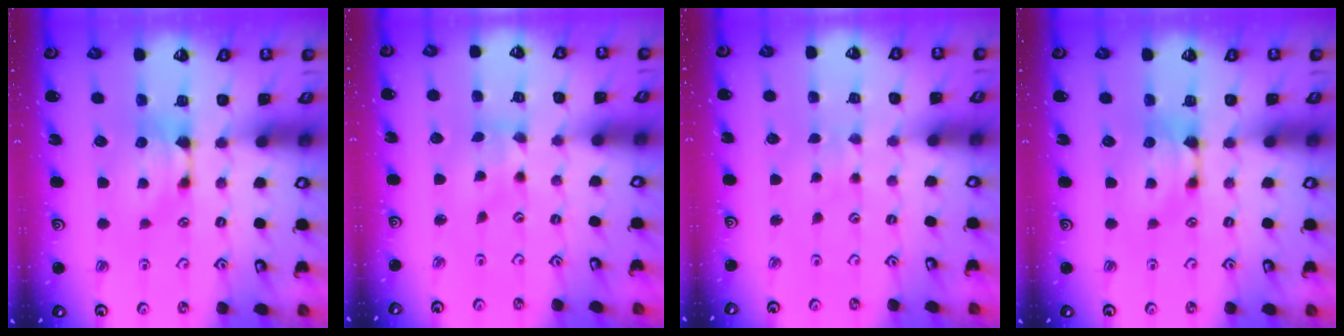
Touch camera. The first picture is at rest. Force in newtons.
{"total": 2.7, "press": 2.5, "slide": 1.0}
{"total": 3.2, "press": 3.2, "slide": 0.2}
{"total": 0.0}